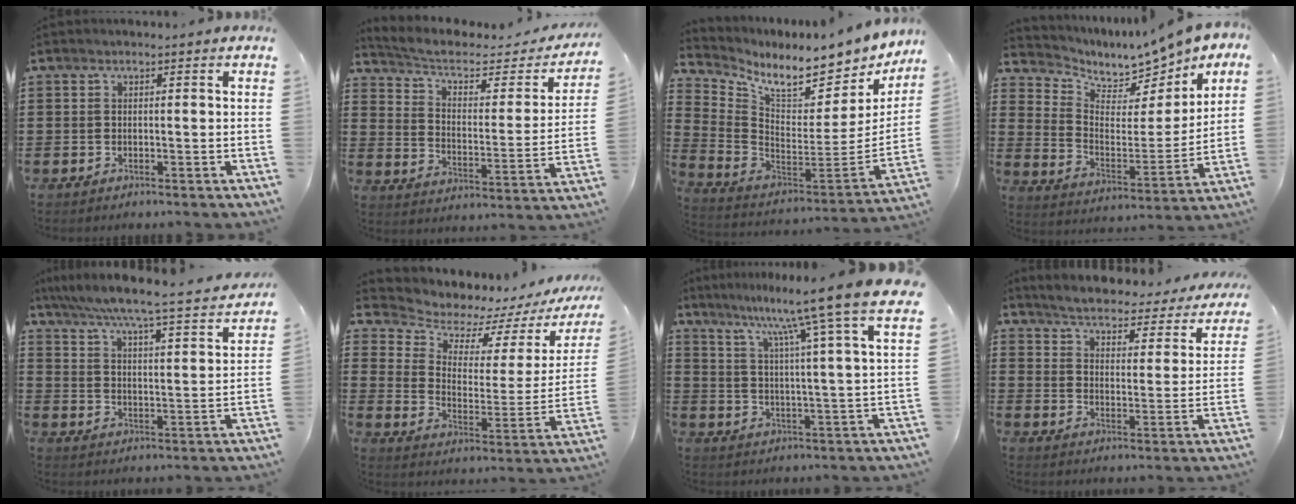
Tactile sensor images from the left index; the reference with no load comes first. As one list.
[{"total": 4.5, "force": [3.0, 1.9, 2.7], "torque": [-0.070, -0.018, 0.044]}, {"total": 7.6, "force": [6.8, 1.2, 3.3], "torque": [-0.087, -0.069, 0.109]}, {"total": 6.6, "force": [5.7, 3.0, 1.3], "torque": [-0.046, -0.041, 0.097]}, {"total": 5.6, "force": [5.0, -0.8, 2.3], "torque": [-0.069, -0.046, 0.075]}, {"total": 5.9, "force": [5.6, 1.9, 0.3], "torque": [-0.040, -0.052, 0.095]}, {"total": 10.4, "force": [9.0, -1.8, 4.9], "torque": [-0.116, -0.064, 0.141]}, {"total": 3.0, "force": [2.9, 0.0, 0.7], "torque": [-0.033, -0.029, 0.038]}]